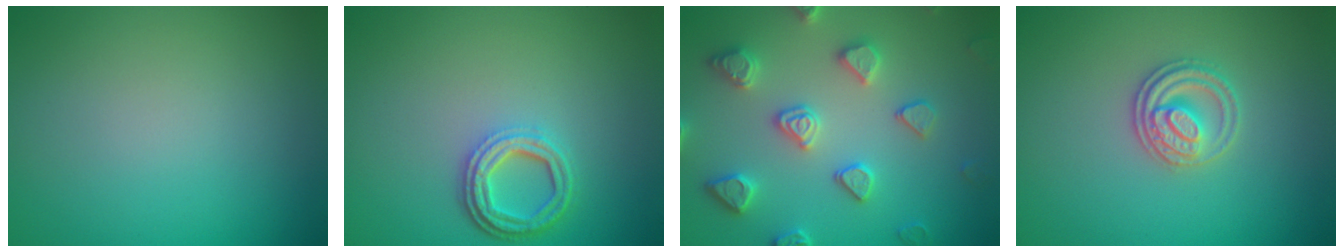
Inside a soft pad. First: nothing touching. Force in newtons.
{"total": 3.8, "press": 2.9, "slide": 2.4}
{"total": 4.5, "press": 4.4, "slide": 1.0}
{"total": 2.7, "press": 2.5, "slide": 0.9}